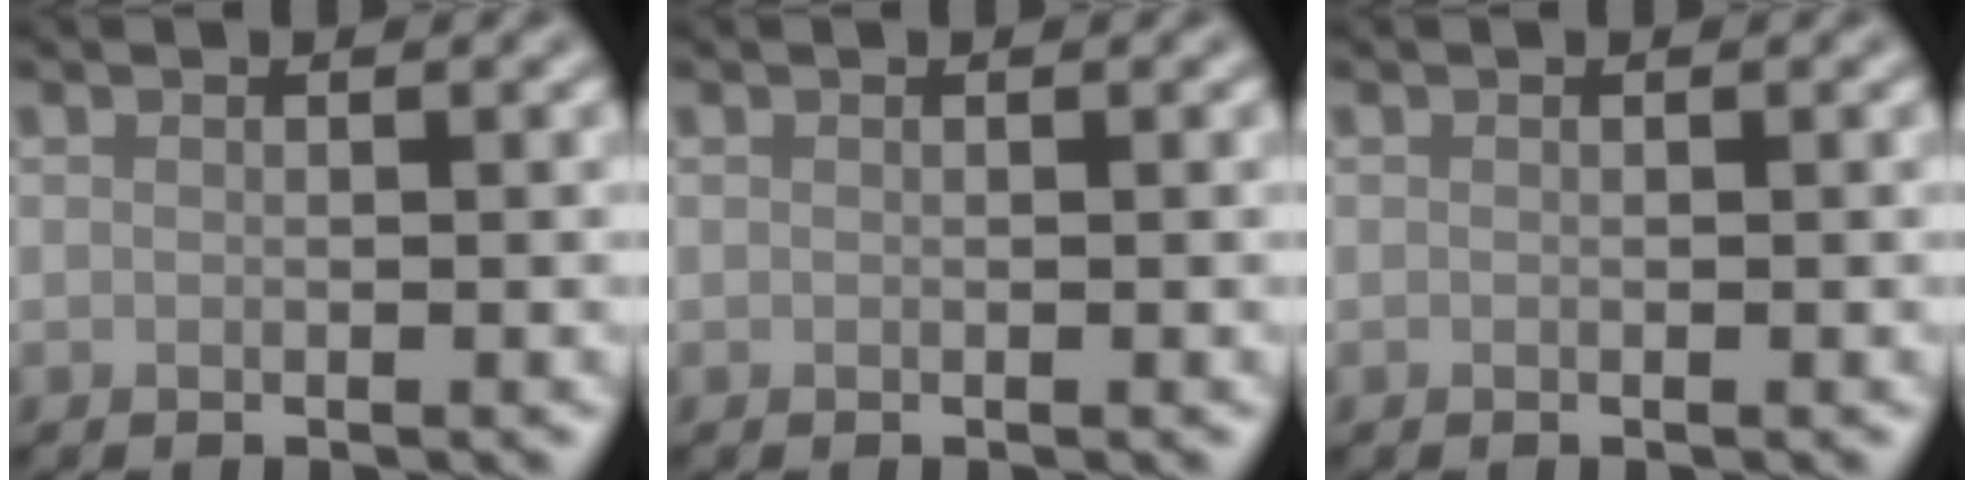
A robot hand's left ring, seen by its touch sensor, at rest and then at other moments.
{"total": 0.0}
{"total": 0.0}